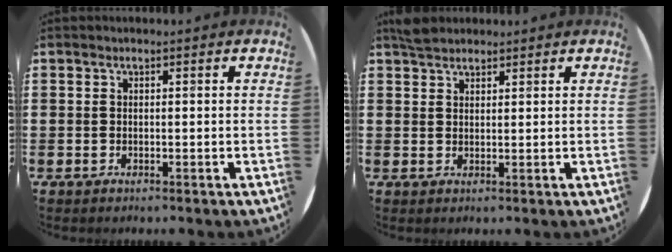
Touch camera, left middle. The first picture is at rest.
{"total": 2.3, "force": [2.2, 0.7, 0.3], "torque": [-0.001, 0.003, 0.041]}